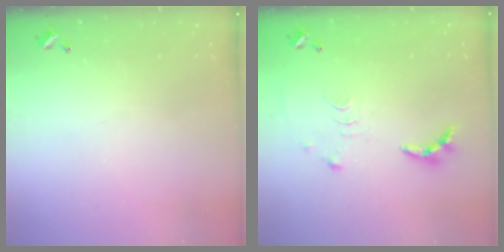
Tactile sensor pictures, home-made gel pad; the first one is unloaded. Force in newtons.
{"total": 9.3, "press": 9.3, "slide": 0.8}